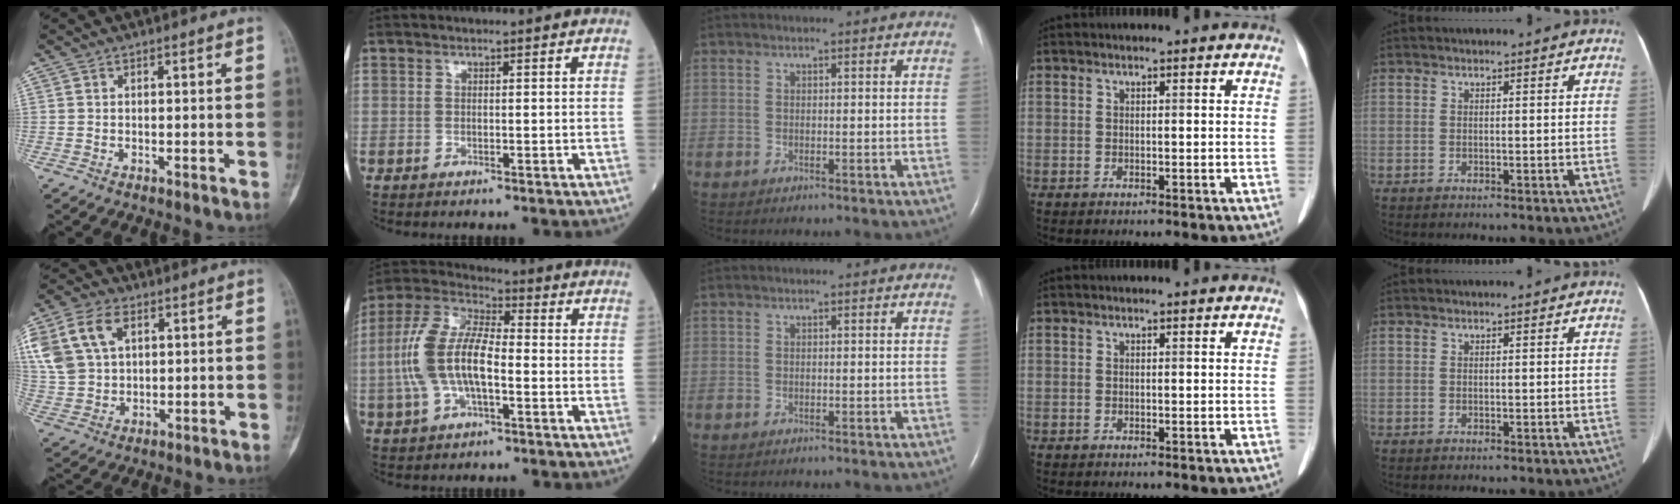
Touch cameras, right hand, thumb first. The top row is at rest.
{"thumb": {"total": 18.7, "force": [7.2, 13.0, 11.3], "torque": [-0.266, 0.022, 0.144]}, "index": {"total": 12.8, "force": [-1.6, 5.2, 11.6], "torque": [-0.260, 0.019, -0.032]}}